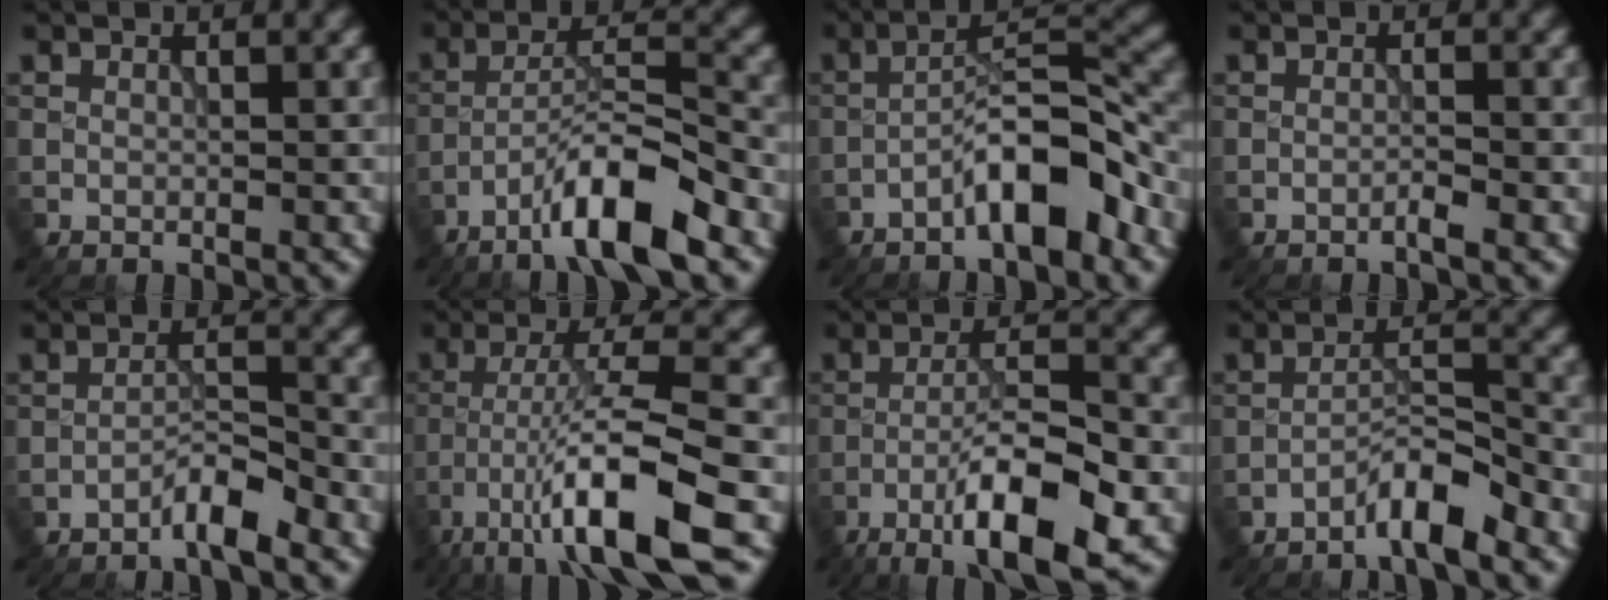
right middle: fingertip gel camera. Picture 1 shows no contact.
{"total": 8.1, "force": [-5.1, 1.4, 6.1], "torque": [-0.105, 0.013, -0.091]}
{"total": 6.7, "force": [-3.7, 1.7, 5.3], "torque": [-0.087, 0.022, -0.068]}
{"total": 0.9, "force": [-0.7, 0.0, 0.6], "torque": [-0.012, 0.003, -0.015]}
{"total": 2.9, "force": [-2.3, 0.2, 1.7], "torque": [-0.030, 0.011, -0.047]}
{"total": 9.7, "force": [-5.2, 1.6, 8.0], "torque": [-0.136, 0.010, -0.095]}
{"total": 9.0, "force": [-4.7, 2.0, 7.4], "torque": [-0.123, 0.011, -0.085]}
{"total": 3.9, "force": [-3.0, 0.4, 2.4], "torque": [-0.042, 0.013, -0.060]}